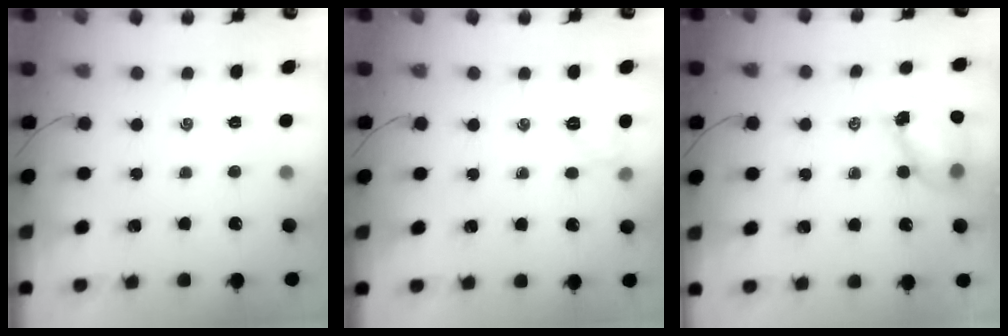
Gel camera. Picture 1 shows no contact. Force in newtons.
{"total": 5.8, "press": 5.5, "slide": 1.7}
{"total": 7.5, "press": 7.4, "slide": 1.3}